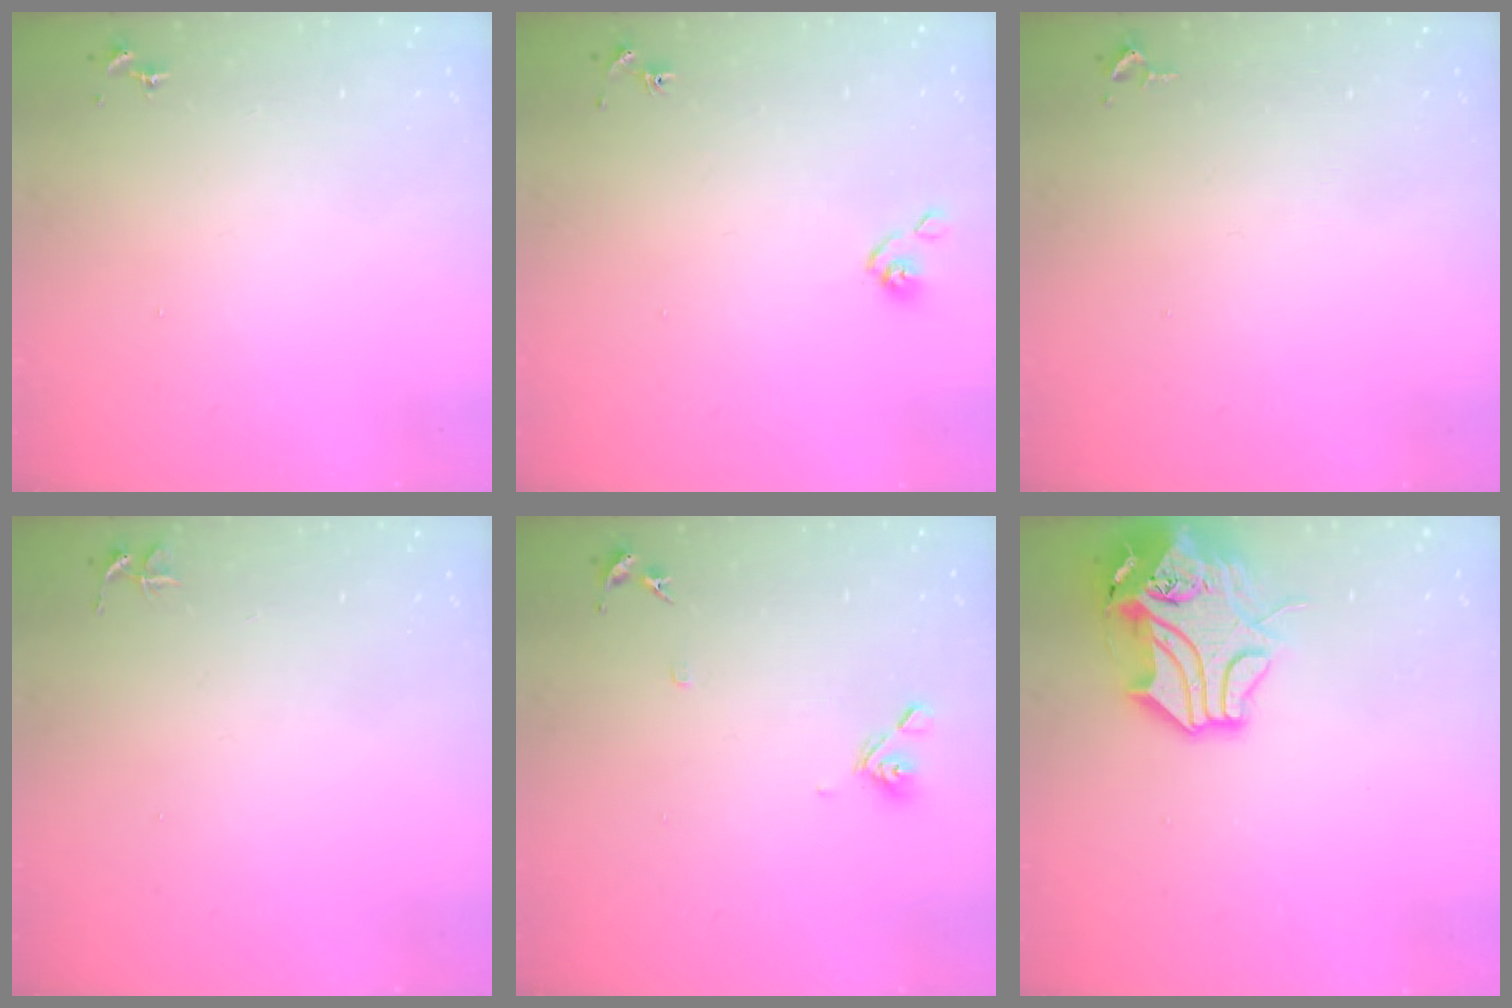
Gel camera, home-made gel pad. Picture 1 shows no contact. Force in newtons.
{"total": 5.5, "press": 5.4, "slide": 0.5}
{"total": 2.6, "press": 2.6, "slide": 0.4}
{"total": 3.7, "press": 3.7, "slide": 0.3}
{"total": 7.5, "press": 7.3, "slide": 1.6}
{"total": 14.5, "press": 14.3, "slide": 1.9}